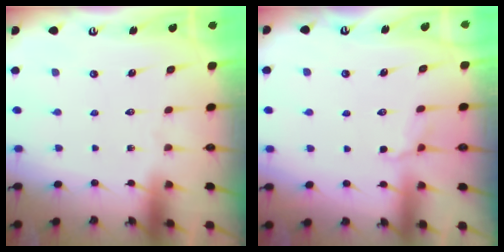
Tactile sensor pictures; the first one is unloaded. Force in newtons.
{"total": 4.3, "press": 4.0, "slide": 1.6}